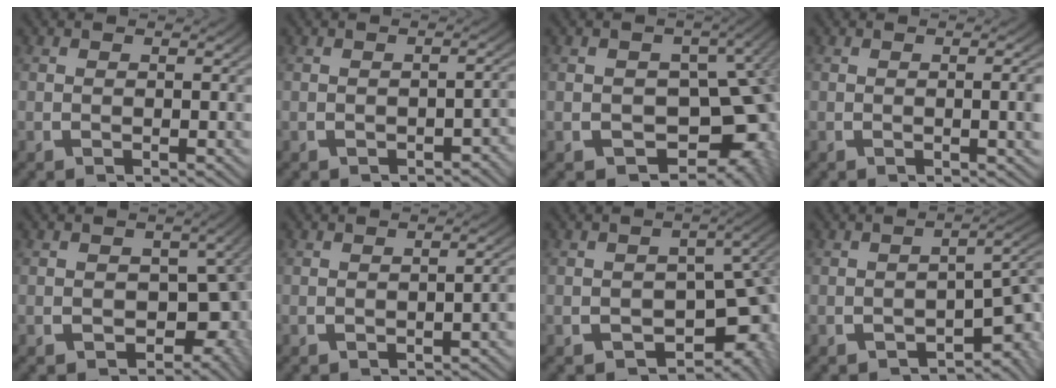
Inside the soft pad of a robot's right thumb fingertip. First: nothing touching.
{"total": 1.9, "force": [-1.6, 0.4, 0.9], "torque": [-0.014, -0.002, -0.021]}
{"total": 12.4, "force": [-1.9, 9.4, 7.9], "torque": [-0.115, -0.050, -0.013]}
{"total": 2.0, "force": [-0.1, 0.3, 1.9], "torque": [-0.019, 0.003, -0.002]}
{"total": 7.9, "force": [-1.1, 5.8, 5.2], "torque": [-0.068, -0.041, -0.001]}
{"total": 1.7, "force": [-1.1, 0.4, 1.3], "torque": [-0.016, 0.002, -0.014]}
{"total": 9.5, "force": [-2.0, 6.6, 6.6], "torque": [-0.080, -0.025, -0.019]}
{"total": 6.1, "force": [-1.8, 3.1, 4.9], "torque": [-0.058, -0.008, -0.019]}